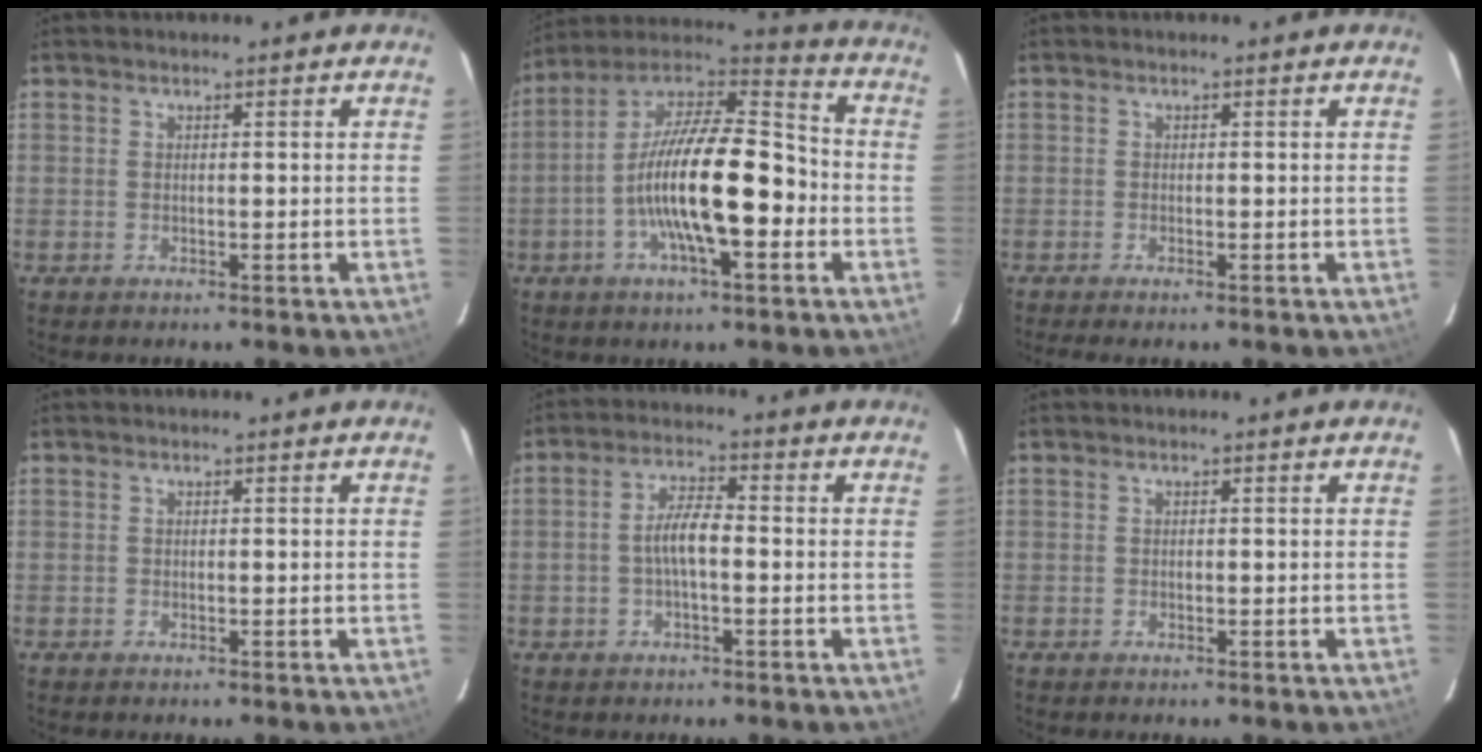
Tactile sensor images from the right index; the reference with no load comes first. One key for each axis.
{"total": 18.8, "fx": -4.5, "fy": 6.0, "fz": 17.2, "tx": -0.309, "ty": 0.005, "tz": -0.091}
{"total": 1.4, "fx": -1.2, "fy": 0.1, "fz": 0.8, "tx": -0.020, "ty": -0.003, "tz": -0.021}
{"total": 0.0}
{"total": 5.3, "fx": -0.9, "fy": 1.9, "fz": 4.8, "tx": -0.096, "ty": 0.012, "tz": -0.016}
{"total": 0.0}